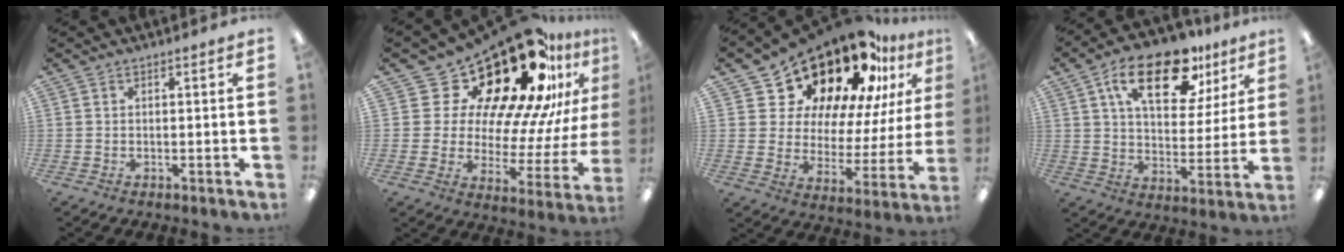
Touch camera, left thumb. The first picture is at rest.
{"total": 27.9, "force": [18.6, 12.7, 16.4], "torque": [-0.231, -0.153, 0.332]}
{"total": 22.1, "force": [17.9, 9.2, 9.1], "torque": [-0.150, -0.136, 0.312]}
{"total": 19.6, "force": [11.1, 9.7, 12.9], "torque": [-0.202, -0.038, 0.185]}